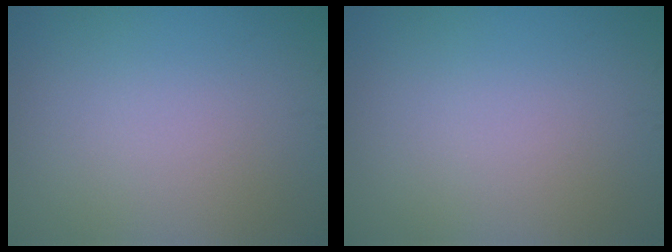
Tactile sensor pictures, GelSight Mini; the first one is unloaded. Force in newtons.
{"total": 0.0}